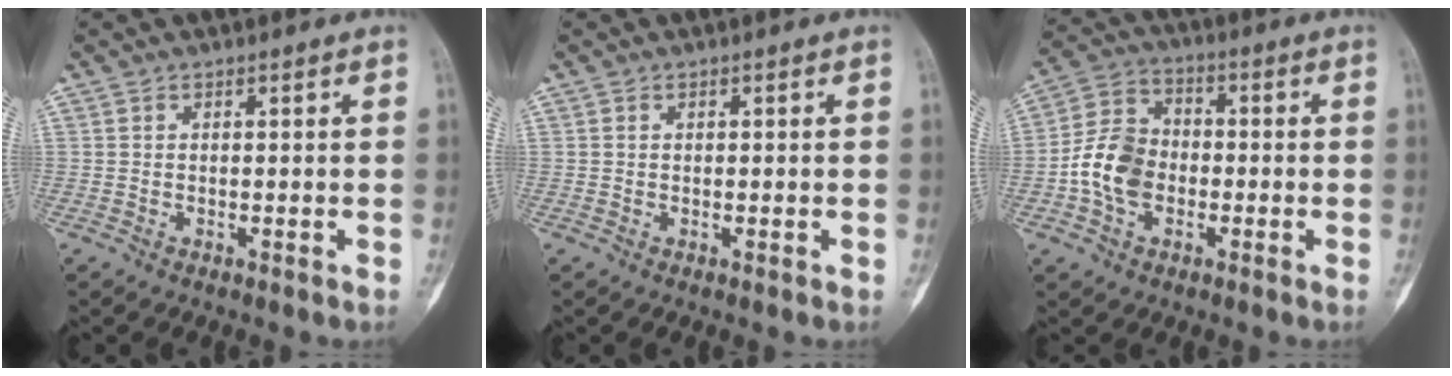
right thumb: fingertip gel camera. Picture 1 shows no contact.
{"total": 0.0}
{"total": 10.4, "force": [-2.2, 7.8, 6.6], "torque": [-0.114, 0.029, -0.050]}